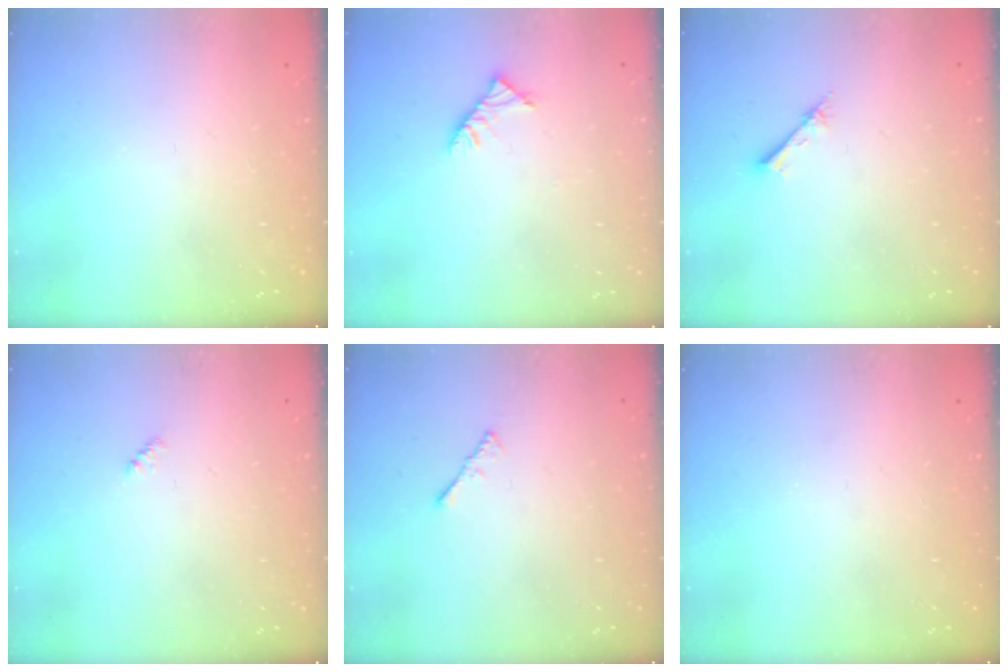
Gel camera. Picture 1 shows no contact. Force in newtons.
{"total": 3.4, "press": 3.3, "slide": 0.8}
{"total": 2.3, "press": 2.3, "slide": 0.3}
{"total": 2.4, "press": 2.4, "slide": 0.5}
{"total": 1.5, "press": 1.4, "slide": 0.4}
{"total": 0.0}